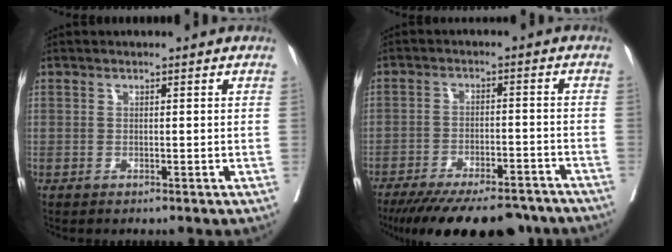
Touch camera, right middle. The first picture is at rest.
{"total": 19.7, "force": [-16.6, 5.3, 9.1], "torque": [-0.149, -0.022, -0.231]}